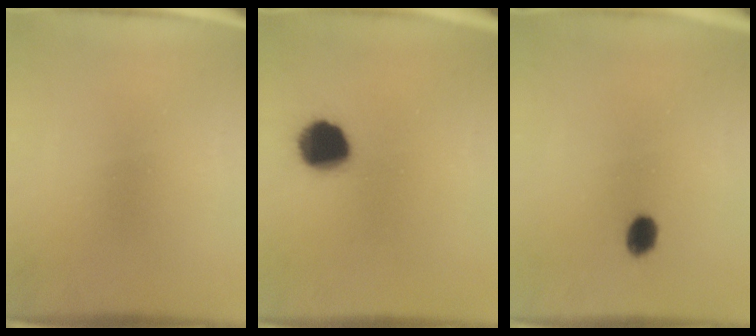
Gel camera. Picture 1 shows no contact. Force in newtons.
{"total": 10.6}
{"total": 3.3}